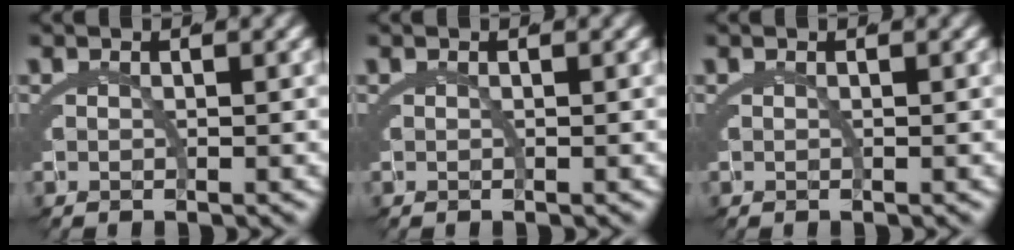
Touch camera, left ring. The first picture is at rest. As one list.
[{"total": 0.0}, {"total": 0.0}]